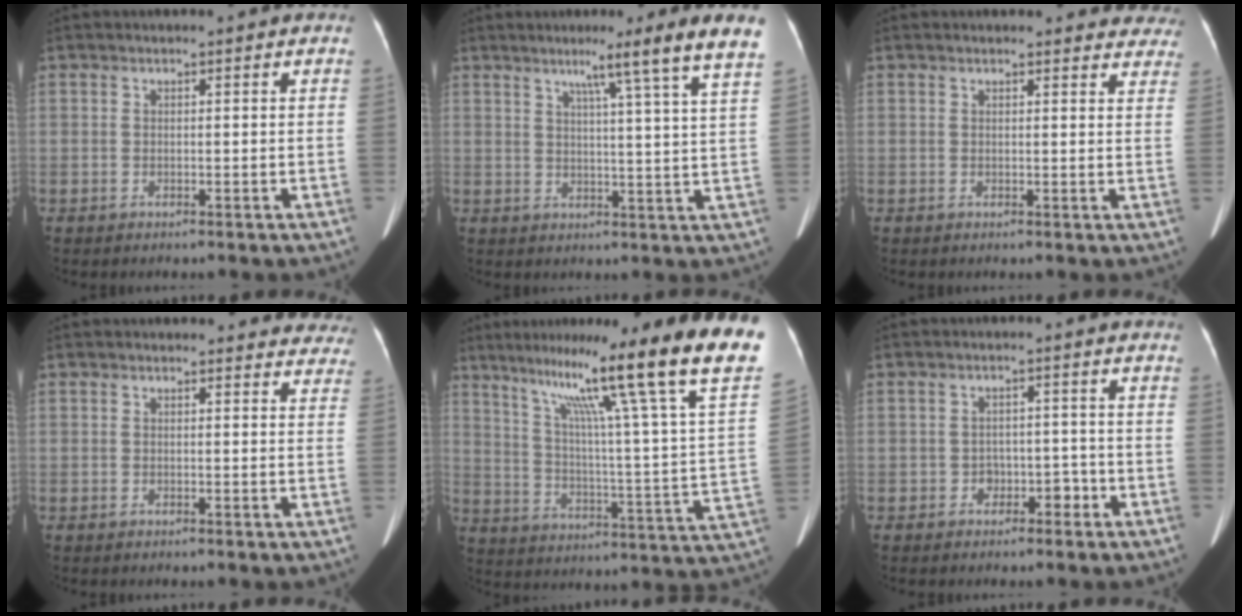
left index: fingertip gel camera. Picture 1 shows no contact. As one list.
[{"total": 10.5, "force": [7.2, -2.4, 7.3], "torque": [-0.104, -0.009, 0.080]}, {"total": 10.7, "force": [10.1, 3.1, 1.4], "torque": [0.031, -0.013, 0.077]}, {"total": 9.5, "force": [8.9, 3.0, 0.9], "torque": [0.039, -0.010, 0.062]}, {"total": 26.5, "force": [19.8, -1.7, 17.6], "torque": [-0.257, -0.044, 0.273]}, {"total": 2.9, "force": [-1.4, 2.1, 1.3], "torque": [-0.010, 0.015, -0.016]}]